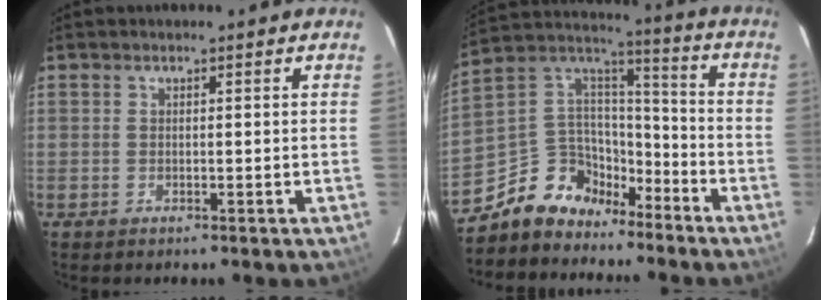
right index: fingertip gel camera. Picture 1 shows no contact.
{"total": 13.1, "force": [-9.4, 8.3, 3.5], "torque": [-0.092, 0.059, -0.165]}